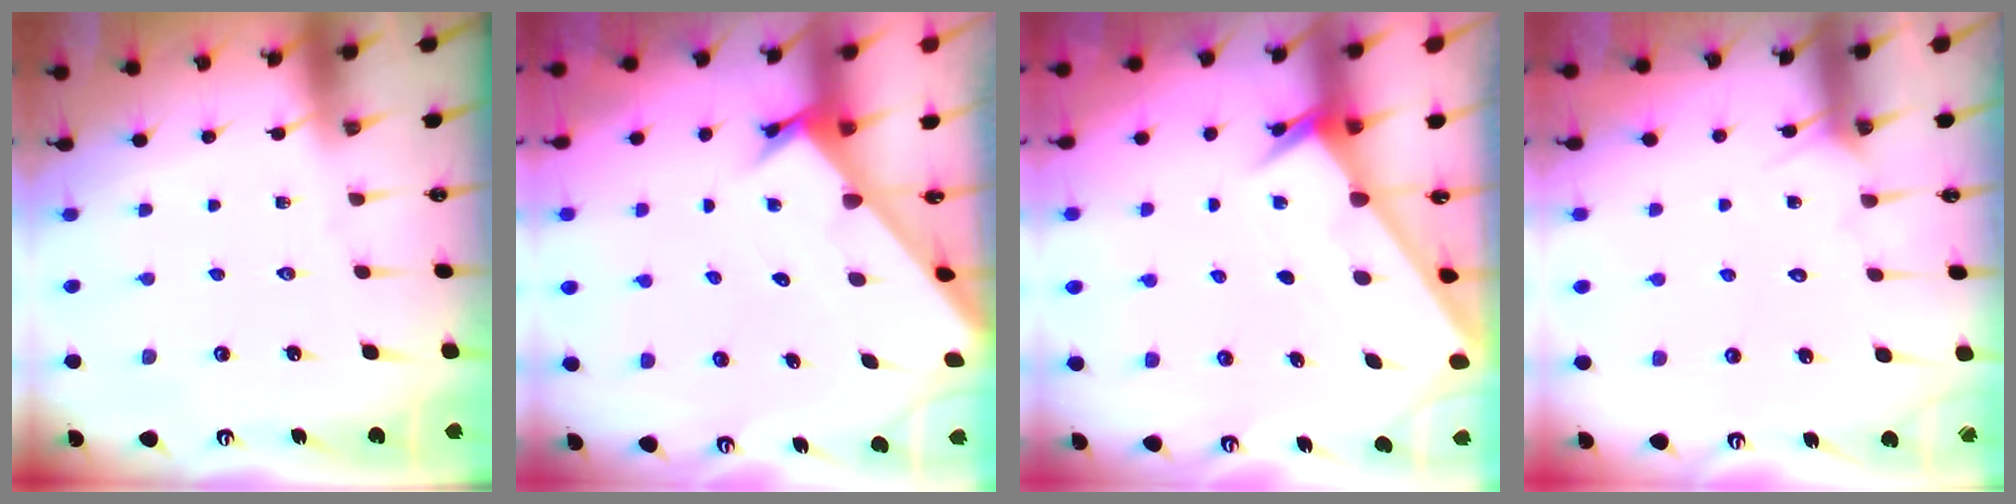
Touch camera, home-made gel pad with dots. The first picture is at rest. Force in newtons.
{"total": 2.5, "press": 2.5, "slide": 0.2}
{"total": 2.0, "press": 2.0, "slide": 0.1}
{"total": 5.8, "press": 5.8, "slide": 0.4}